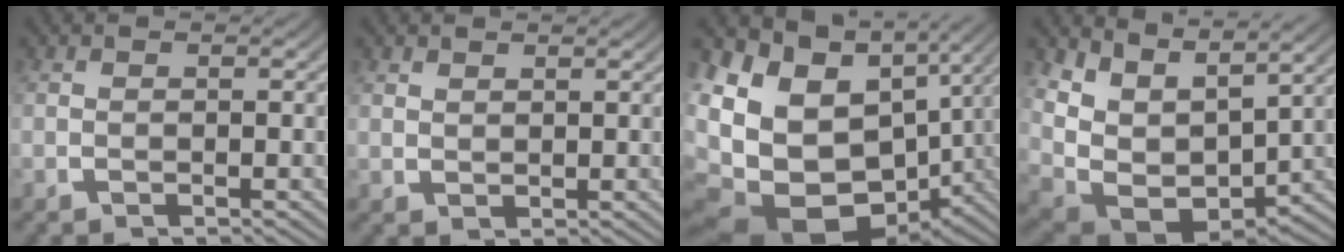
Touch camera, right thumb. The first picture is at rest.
{"total": 1.3, "force": [1.2, 0.4, 0.2], "torque": [0.004, 0.000, 0.029]}
{"total": 22.9, "force": [-3.2, 17.3, 14.6], "torque": [-0.319, -0.082, -0.022]}
{"total": 11.1, "force": [0.2, 7.7, 7.9], "torque": [-0.181, -0.048, 0.023]}